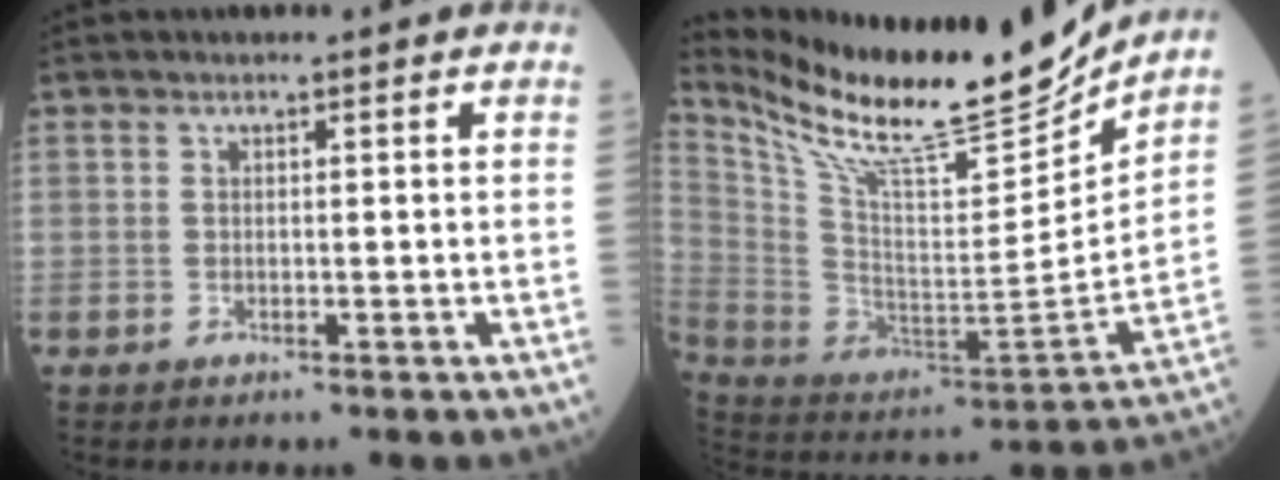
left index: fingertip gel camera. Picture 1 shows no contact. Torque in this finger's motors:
{"motor_torque": [0.93, -1.21, 0.05, 0.04]}